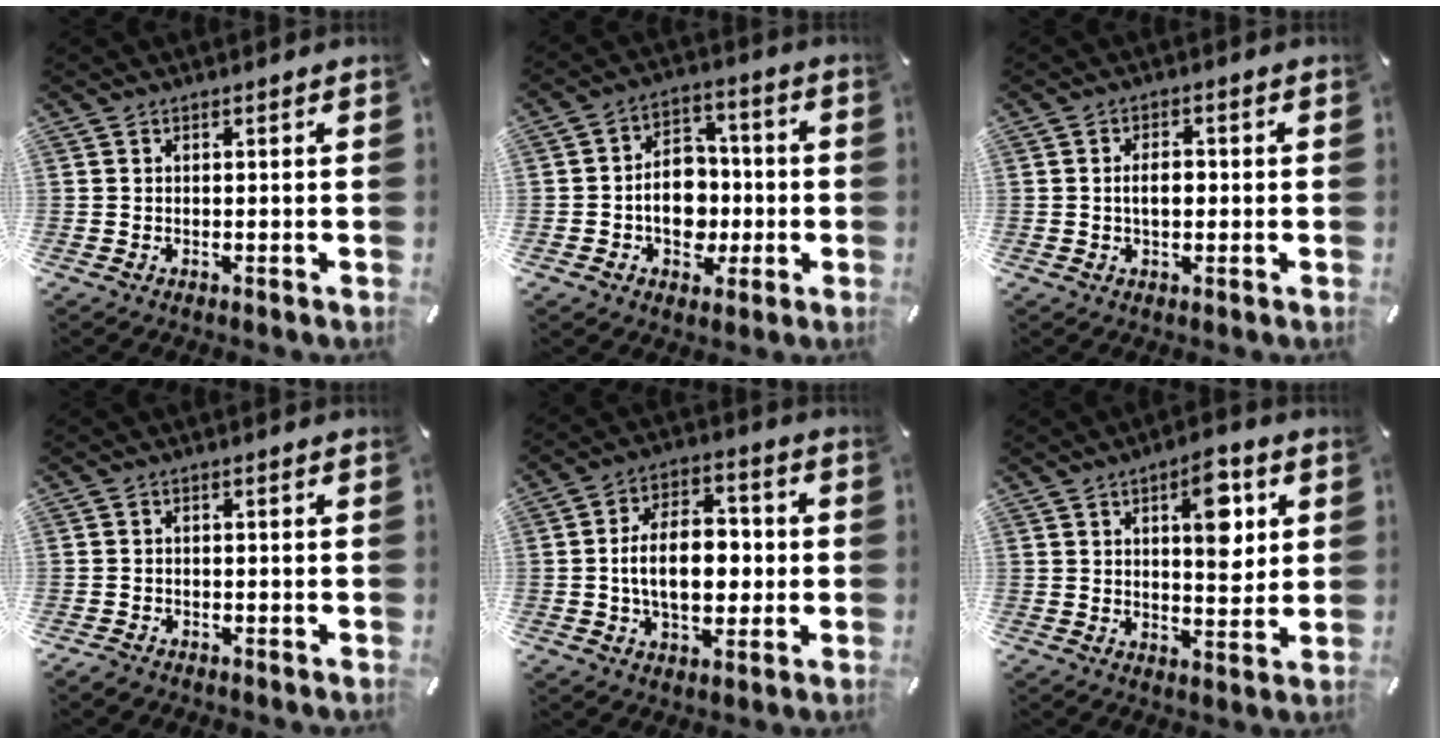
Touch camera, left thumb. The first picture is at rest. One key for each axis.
{"total": 10.9, "fx": -2.2, "fy": 8.9, "fz": 5.9, "tx": -0.087, "ty": 0.020, "tz": -0.036}
{"total": 4.3, "fx": -0.3, "fy": 2.4, "fz": 3.5, "tx": -0.059, "ty": 0.005, "tz": -0.008}
{"total": 1.3, "fx": -1.1, "fy": 0.7, "fz": 0.1, "tx": -0.003, "ty": 0.009, "tz": -0.025}
{"total": 13.5, "fx": -1.2, "fy": 8.9, "fz": 10.1, "tx": -0.171, "ty": 0.009, "tz": -0.021}
{"total": 10.9, "fx": 4.1, "fy": 5.1, "fz": 8.7, "tx": -0.107, "ty": -0.019, "tz": 0.063}